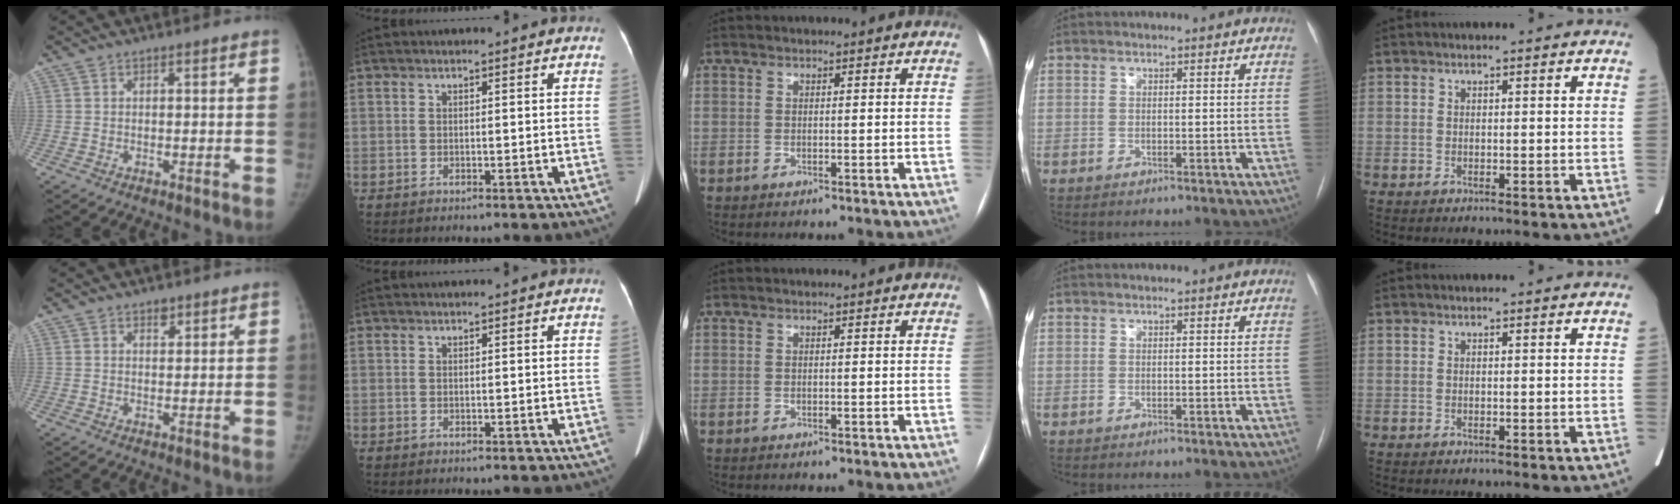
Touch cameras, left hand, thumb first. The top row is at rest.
{"thumb": {"total": 1.6, "force": [1.1, 0.9, 0.7], "torque": [0.001, -0.006, 0.015]}}